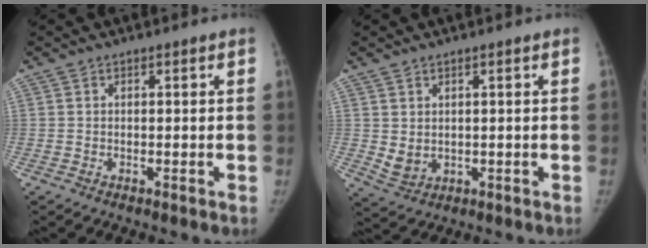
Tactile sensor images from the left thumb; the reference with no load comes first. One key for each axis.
{"total": 3.8, "fx": 0.7, "fy": 2.8, "fz": 2.6, "tx": -0.038, "ty": -0.013, "tz": 0.025}